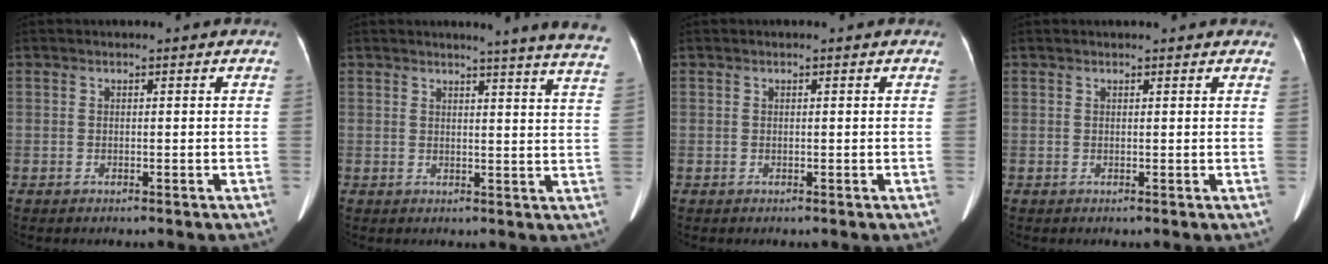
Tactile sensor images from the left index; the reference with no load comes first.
{"total": 14.0, "force": [12.9, -1.2, 5.2], "torque": [-0.062, -0.084, 0.125]}
{"total": 0.0}
{"total": 4.5, "force": [4.0, 1.0, 1.8], "torque": [-0.021, 0.022, 0.038]}